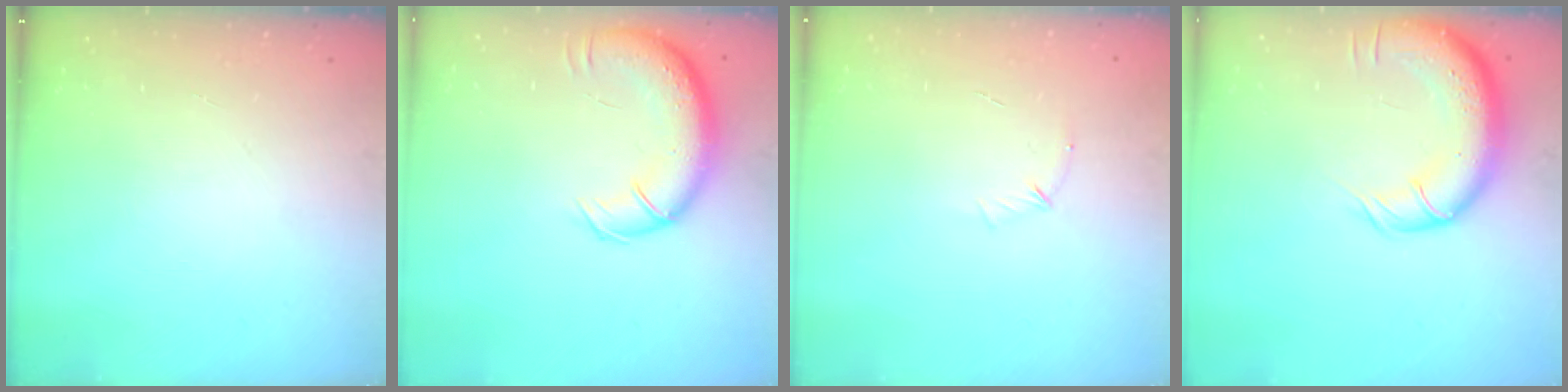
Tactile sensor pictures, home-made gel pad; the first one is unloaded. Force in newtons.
{"total": 13.8, "press": 13.3, "slide": 3.7}
{"total": 4.9, "press": 4.7, "slide": 1.2}
{"total": 13.7, "press": 13.3, "slide": 3.4}